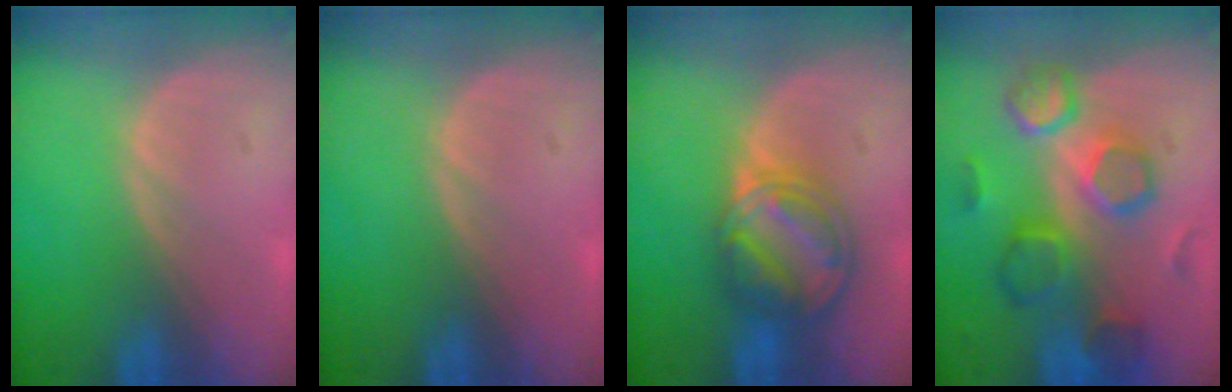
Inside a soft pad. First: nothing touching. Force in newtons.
{"total": 0.0}
{"total": 8.0, "press": 6.9, "slide": 4.0}
{"total": 8.7, "press": 8.5, "slide": 1.6}